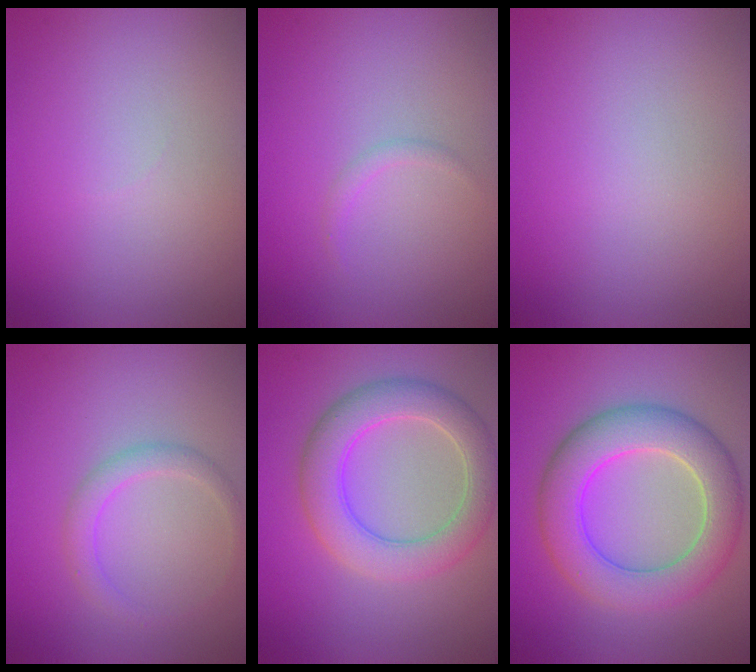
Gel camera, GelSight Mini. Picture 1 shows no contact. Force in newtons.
{"total": 0.7, "press": 0.7, "slide": 0.0}
{"total": 0.0}
{"total": 2.0, "press": 2.0, "slide": 0.2}
{"total": 5.5, "press": 5.5, "slide": 0.3}
{"total": 7.2, "press": 7.1, "slide": 0.6}